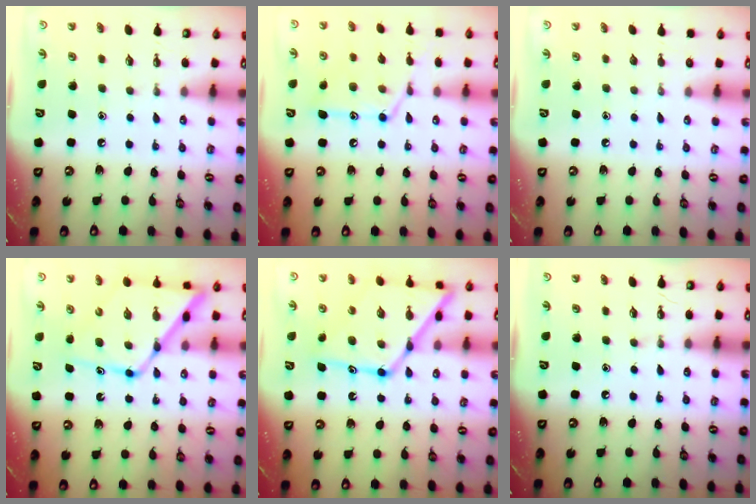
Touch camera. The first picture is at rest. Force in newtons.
{"total": 14.4, "press": 14.3, "slide": 1.1}
{"total": 0.0}
{"total": 15.0, "press": 14.9, "slide": 1.5}
{"total": 17.9, "press": 17.8, "slide": 1.7}
{"total": 0.0}